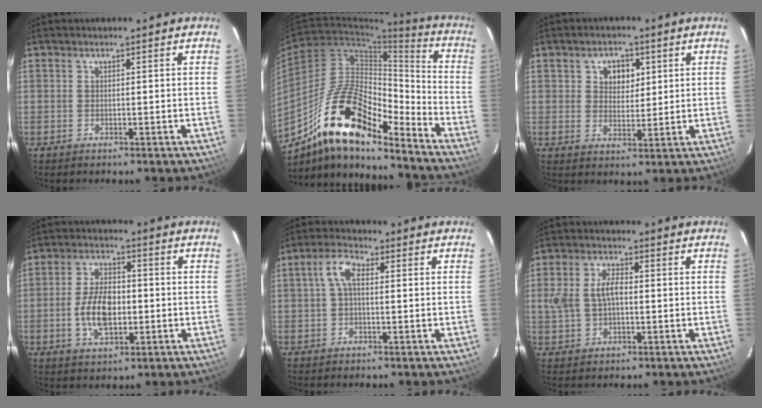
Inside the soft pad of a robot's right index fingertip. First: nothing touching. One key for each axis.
{"total": 19.8, "fx": -14.3, "fy": 5.8, "fz": 12.3, "tx": -0.215, "ty": 0.003, "tz": -0.264}
{"total": 5.1, "fx": 1.9, "fy": 3.8, "fz": 2.8, "tx": -0.038, "ty": 0.007, "tz": 0.034}
{"total": 9.5, "fx": -1.7, "fy": 5.3, "fz": 7.7, "tx": -0.150, "ty": 0.007, "tz": -0.026}
{"total": 4.6, "fx": 0.5, "fy": 2.3, "fz": 4.0, "tx": -0.083, "ty": 0.018, "tz": 0.009}
{"total": 6.5, "fx": 0.1, "fy": 3.9, "fz": 5.2, "tx": -0.111, "ty": 0.013, "tz": 0.006}